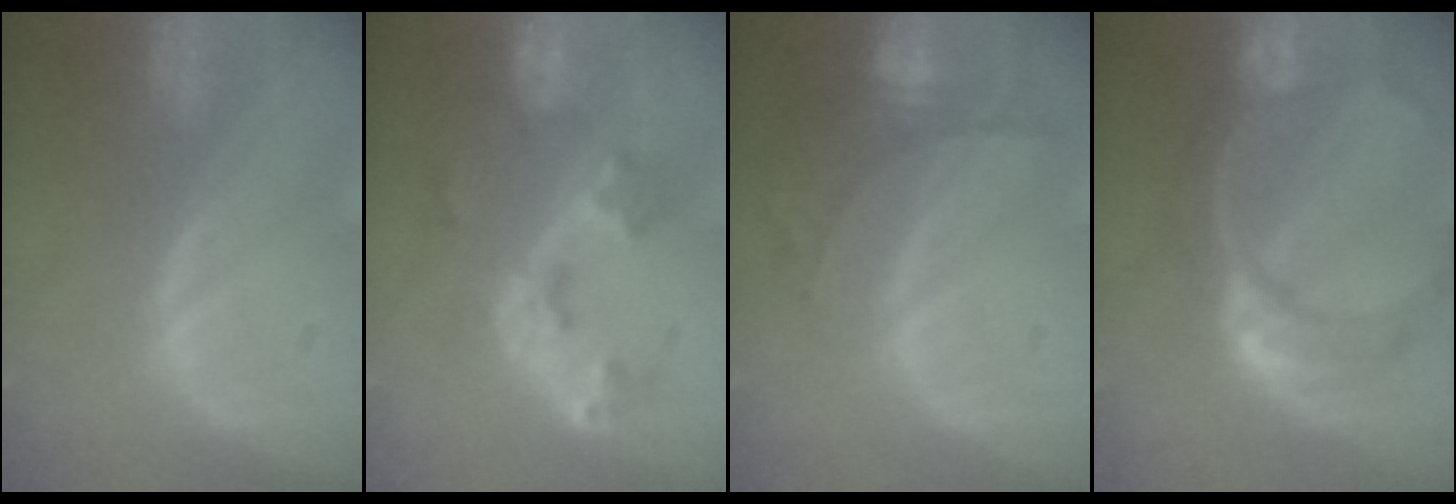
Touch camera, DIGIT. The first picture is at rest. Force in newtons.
{"total": 5.9, "press": 5.7, "slide": 1.8}
{"total": 6.1, "press": 6.0, "slide": 1.0}
{"total": 11.1, "press": 9.2, "slide": 6.1}